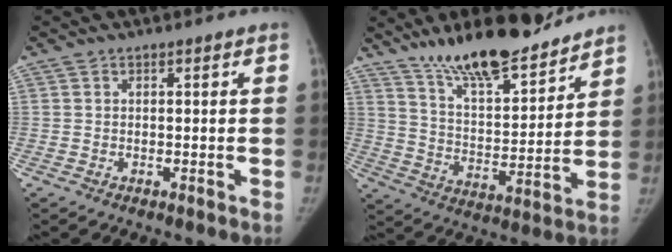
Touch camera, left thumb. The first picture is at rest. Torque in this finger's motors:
{"motor_torque": [0.38, -0.12, 1.20, -0.99, 0.15]}